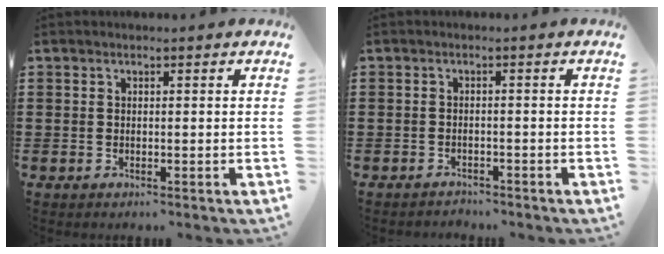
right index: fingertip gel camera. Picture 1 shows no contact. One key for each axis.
{"total": 1.2, "fx": -1.1, "fy": 0.2, "fz": -0.2, "tx": -0.001, "ty": 0.004, "tz": -0.025}